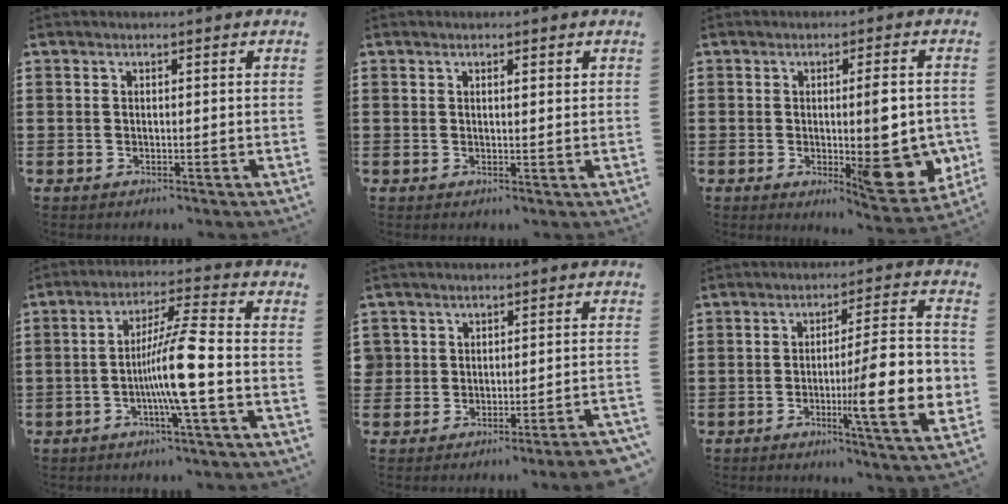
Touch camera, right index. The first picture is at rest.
{"total": 0.9, "force": [0.4, 0.2, 0.8], "torque": [-0.015, 0.002, 0.006]}
{"total": 8.4, "force": [-0.8, 2.2, 8.1], "torque": [-0.112, -0.009, -0.012]}
{"total": 9.4, "force": [-2.5, 0.1, 9.1], "torque": [-0.174, -0.007, -0.054]}
{"total": 2.4, "force": [-2.2, 0.8, 0.5], "torque": [-0.014, 0.004, -0.049]}
{"total": 13.0, "force": [-2.8, 2.1, 12.5], "torque": [-0.196, -0.010, -0.049]}